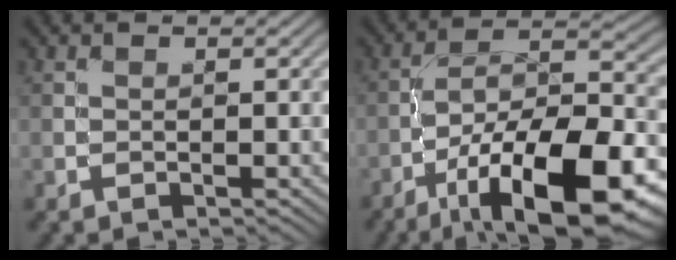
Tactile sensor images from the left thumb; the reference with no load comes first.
{"total": 18.2, "force": [-9.7, 6.6, 13.9], "torque": [-0.219, -0.005, -0.167]}